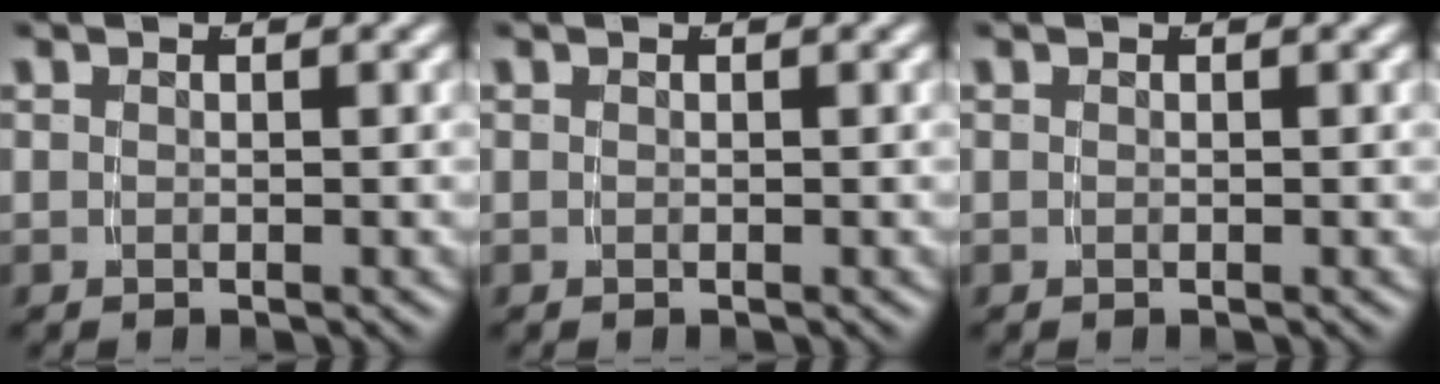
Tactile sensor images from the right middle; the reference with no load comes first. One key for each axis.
{"total": 0.0}
{"total": 0.0}